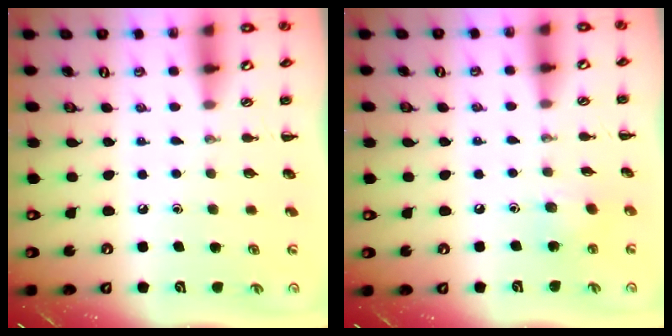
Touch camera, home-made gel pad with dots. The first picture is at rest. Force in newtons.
{"total": 5.7, "press": 5.6, "slide": 1.0}